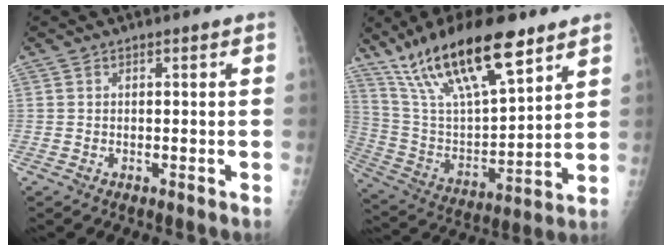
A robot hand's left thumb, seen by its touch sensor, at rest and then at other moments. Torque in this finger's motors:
{"motor_torque": [1.11, 1.12, 1.42, -1.35, 0.43]}